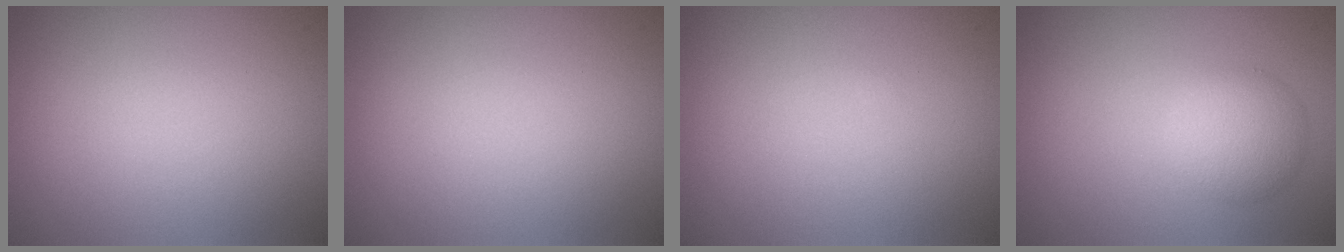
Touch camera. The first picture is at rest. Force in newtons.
{"total": 0.0}
{"total": 0.0}
{"total": 3.3, "press": 3.3, "slide": 0.0}